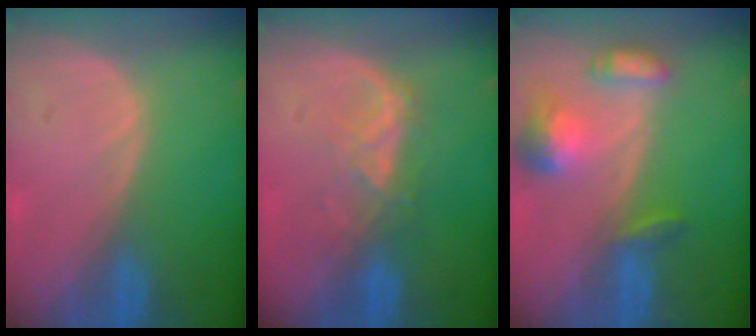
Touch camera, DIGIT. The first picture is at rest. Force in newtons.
{"total": 4.1, "press": 4.1, "slide": 0.6}
{"total": 6.9, "press": 6.4, "slide": 2.6}